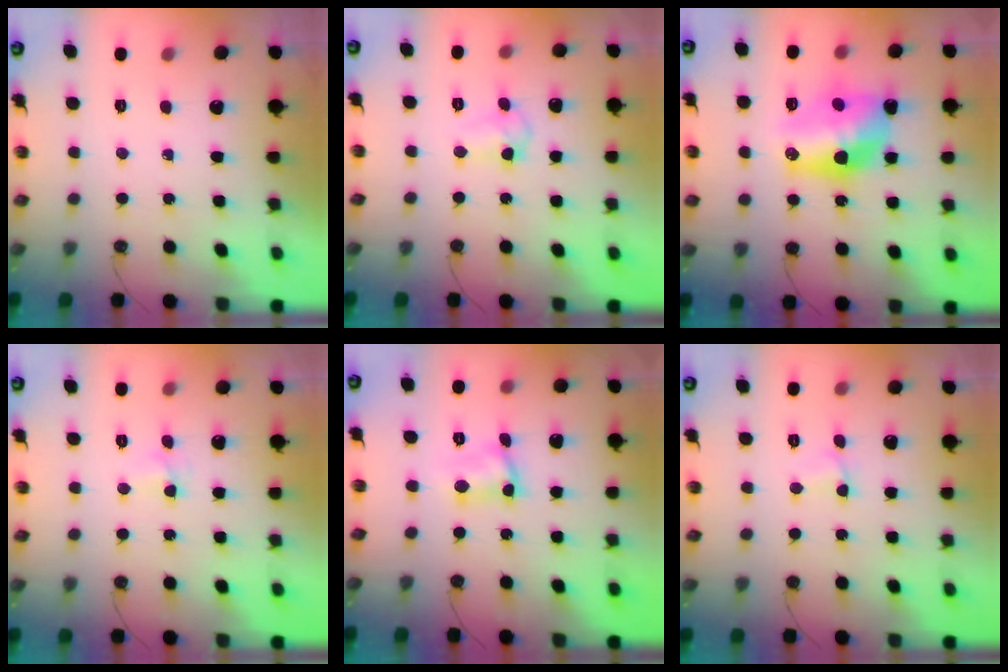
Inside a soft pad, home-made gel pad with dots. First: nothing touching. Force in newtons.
{"total": 5.3, "press": 5.2, "slide": 0.6}
{"total": 13.7, "press": 13.6, "slide": 1.2}
{"total": 3.5, "press": 3.4, "slide": 0.8}
{"total": 4.1, "press": 3.8, "slide": 1.6}
{"total": 2.7, "press": 2.6, "slide": 0.7}